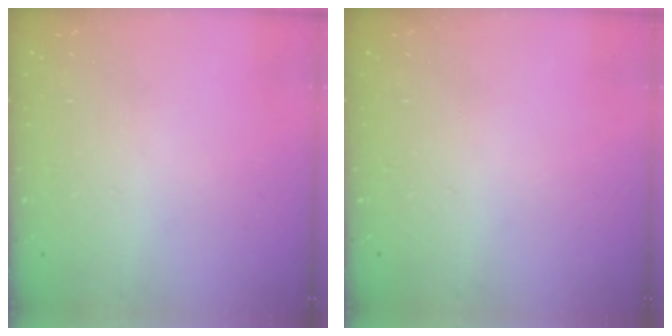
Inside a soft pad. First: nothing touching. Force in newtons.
{"total": 0.0}